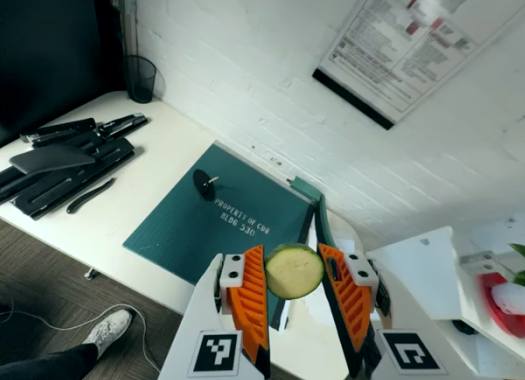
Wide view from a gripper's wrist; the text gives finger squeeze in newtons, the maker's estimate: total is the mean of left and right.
{"total": 8.7, "left": 8.8, "right": 8.7}